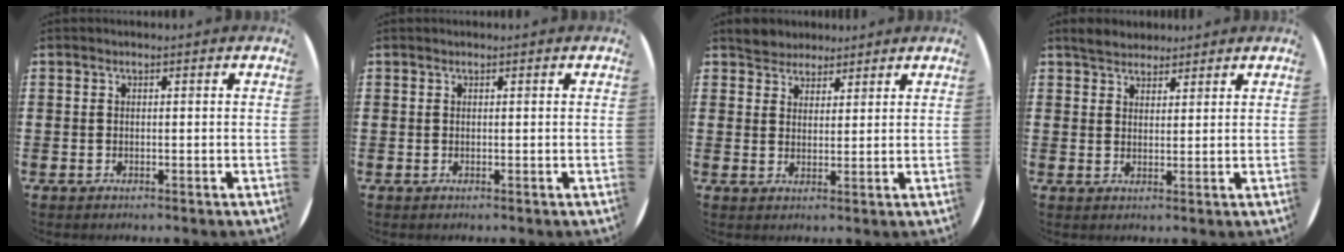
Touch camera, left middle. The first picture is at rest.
{"total": 0.0}
{"total": 3.6, "force": [3.3, 1.3, -0.4], "torque": [-0.004, -0.001, 0.065]}
{"total": 3.0, "force": [2.8, 1.0, 0.2], "torque": [-0.002, 0.001, 0.052]}